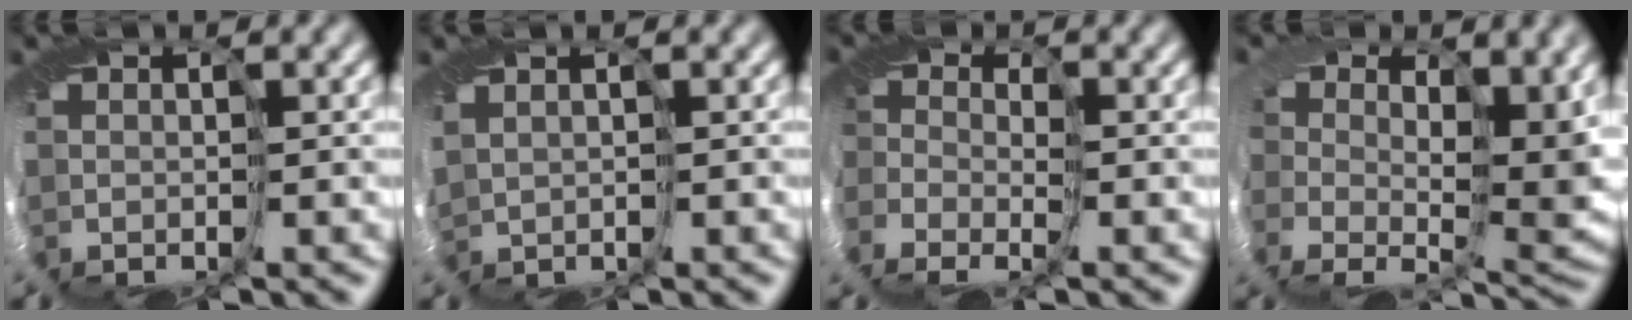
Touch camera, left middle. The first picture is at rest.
{"total": 0.8, "force": [-0.3, 0.6, 0.5], "torque": [-0.014, -0.007, -0.007]}
{"total": 3.0, "force": [-2.3, 1.7, 0.8], "torque": [0.023, -0.023, -0.045]}
{"total": 6.0, "force": [1.9, 3.4, 4.6], "torque": [-0.057, -0.038, 0.033]}